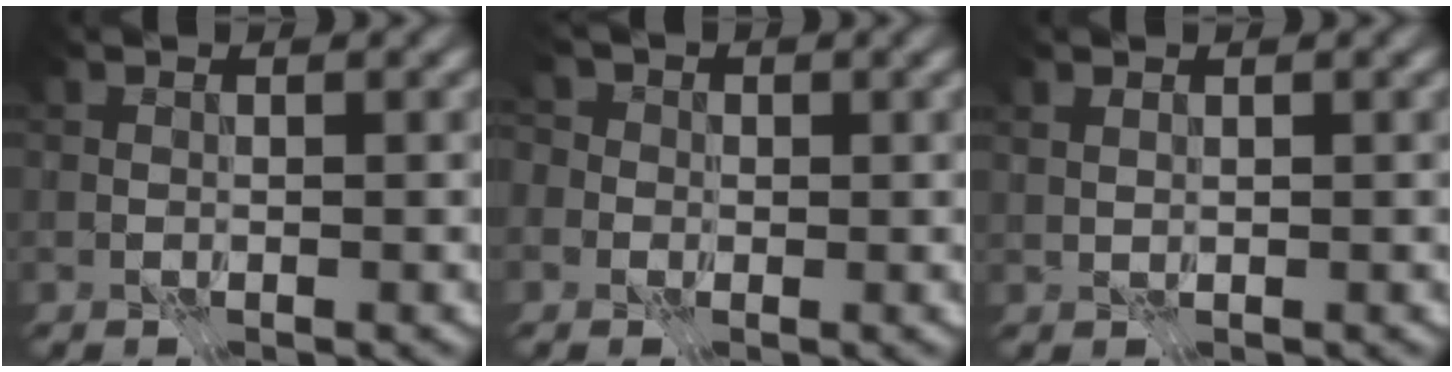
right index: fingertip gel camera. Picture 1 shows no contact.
{"total": 4.2, "force": [1.4, 3.6, 1.7], "torque": [-0.018, 0.032, -0.012]}
{"total": 0.7, "force": [0.4, -0.5, -0.1], "torque": [0.005, -0.002, 0.010]}